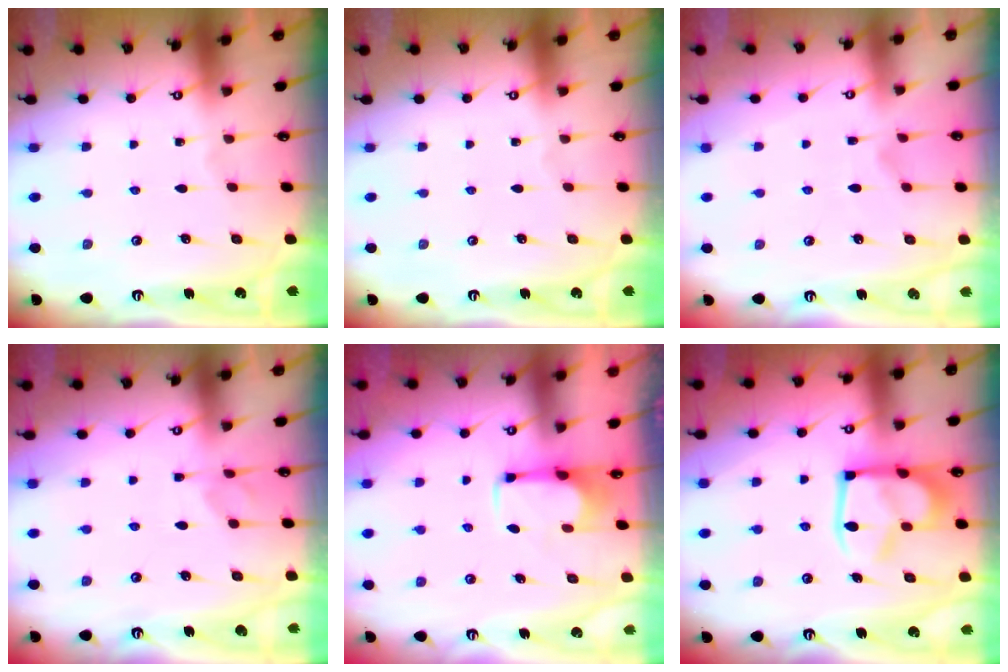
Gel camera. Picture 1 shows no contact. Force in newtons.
{"total": 0.0}
{"total": 1.4, "press": 0.7, "slide": 1.2}
{"total": 0.9, "press": 0.7, "slide": 0.6}
{"total": 2.7, "press": 2.5, "slide": 0.9}
{"total": 14.8, "press": 14.7, "slide": 1.7}